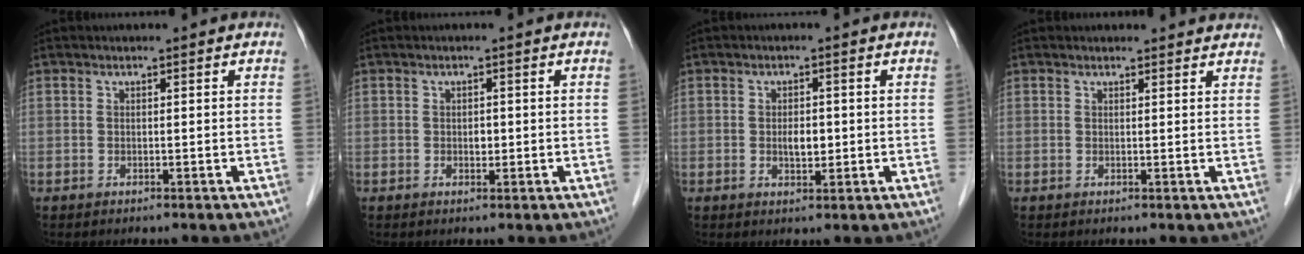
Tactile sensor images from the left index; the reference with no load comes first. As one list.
[{"total": 1.1, "force": [-0.1, 0.7, 0.8], "torque": [-0.015, 0.001, 0.000]}, {"total": 2.7, "force": [-0.2, 1.4, 2.3], "torque": [-0.041, 0.001, -0.001]}, {"total": 3.9, "force": [3.7, 0.9, 0.5], "torque": [-0.006, 0.008, 0.033]}]